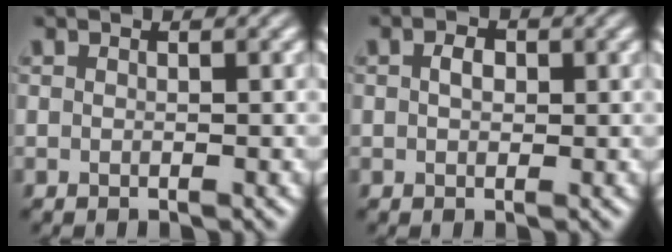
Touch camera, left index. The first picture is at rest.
{"total": 1.6, "force": [0.3, 1.1, 1.2], "torque": [-0.023, 0.003, 0.001]}